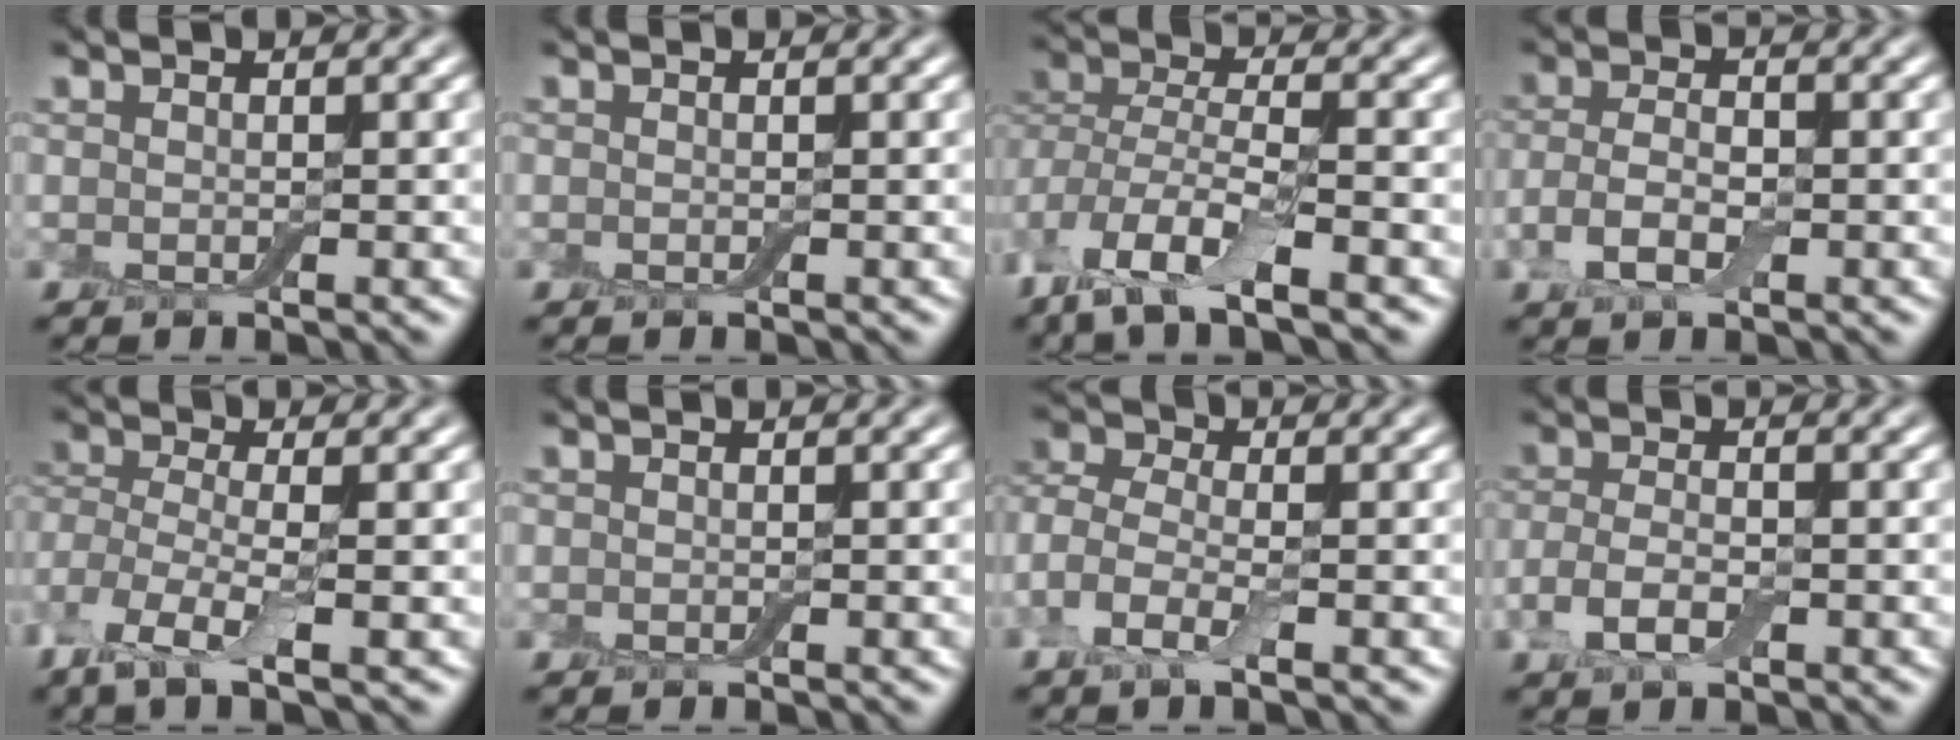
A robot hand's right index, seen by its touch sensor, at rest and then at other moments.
{"total": 0.0}
{"total": 10.2, "force": [-5.2, 3.9, 7.8], "torque": [-0.170, -0.008, -0.104]}
{"total": 3.1, "force": [-1.1, 1.6, 2.4], "torque": [-0.054, 0.004, -0.030]}
{"total": 7.0, "force": [-2.5, 3.3, 5.6], "torque": [-0.128, -0.004, -0.056]}
{"total": 0.0}
{"total": 3.9, "force": [-1.2, 2.1, 3.1], "torque": [-0.070, 0.009, -0.039]}
{"total": 2.7, "force": [-1.1, 1.3, 2.1], "torque": [-0.050, 0.001, -0.027]}